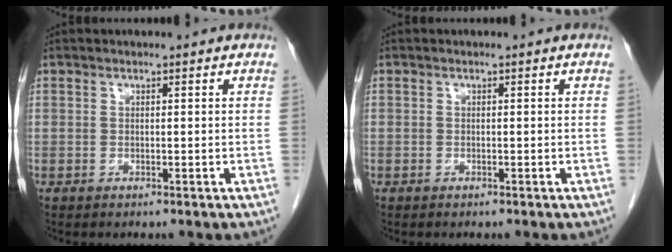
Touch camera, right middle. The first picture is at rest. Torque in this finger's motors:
{"motor_torque": [0.84, -1.29, -0.09, -0.21]}